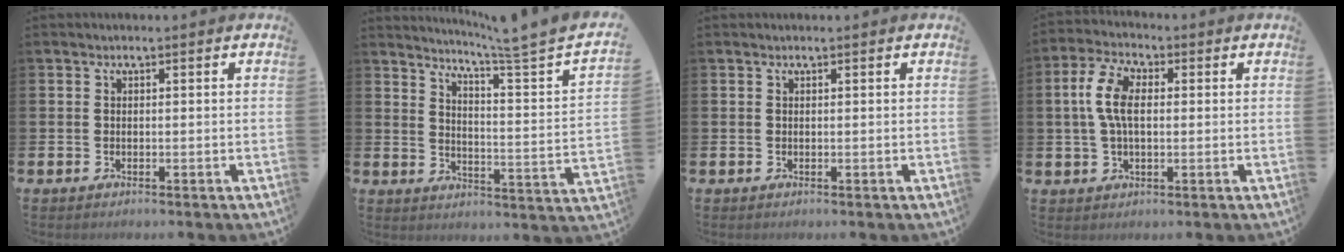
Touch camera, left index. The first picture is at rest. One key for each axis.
{"total": 4.4, "fx": 3.6, "fy": -1.4, "fz": 2.1, "tx": -0.048, "ty": -0.047, "tz": 0.046}
{"total": 0.0}
{"total": 6.5, "fx": 1.6, "fy": 3.5, "fz": 5.3, "tx": -0.114, "ty": 0.014, "tz": 0.024}